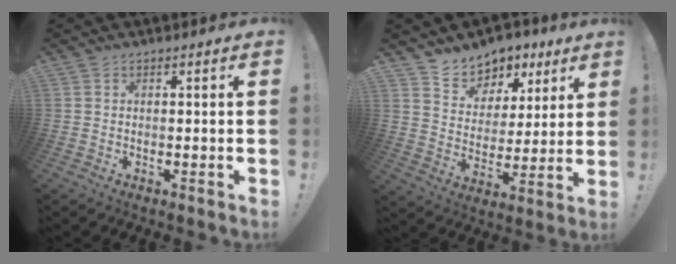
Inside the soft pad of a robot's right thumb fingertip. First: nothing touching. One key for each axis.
{"total": 8.9, "fx": 6.5, "fy": 6.0, "fz": 1.3, "tx": -0.021, "ty": -0.059, "tz": 0.121}